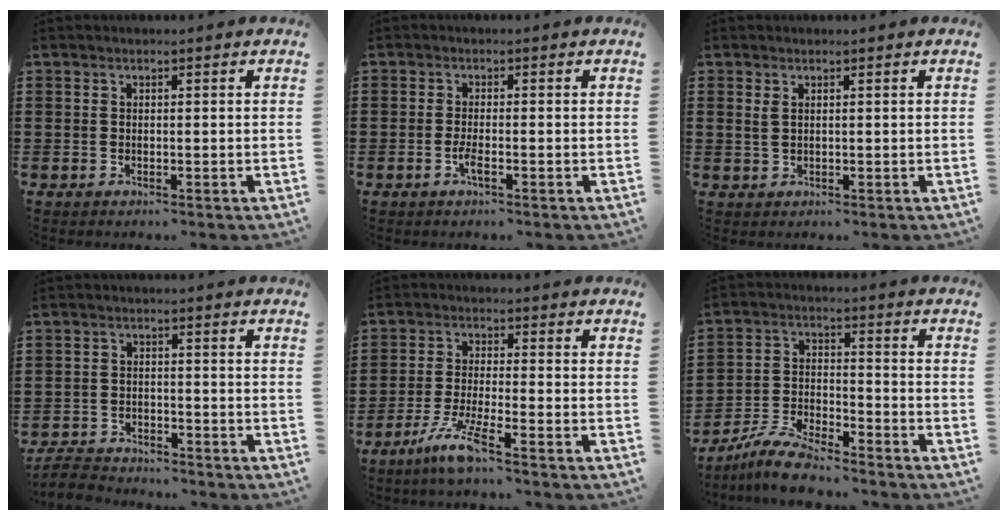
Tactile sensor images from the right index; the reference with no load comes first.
{"total": 2.0, "force": [-1.0, 0.2, 1.7], "torque": [-0.044, -0.007, -0.023]}
{"total": 1.1, "force": [0.6, 0.6, 0.7], "torque": [-0.017, 0.003, 0.011]}
{"total": 3.5, "force": [-3.5, 0.6, 0.1], "torque": [-0.014, 0.000, -0.076]}
{"total": 6.2, "force": [-4.3, 0.0, 4.5], "torque": [-0.105, -0.016, -0.083]}
{"total": 6.8, "force": [-6.3, 1.0, 2.2], "torque": [-0.053, 0.005, -0.123]}